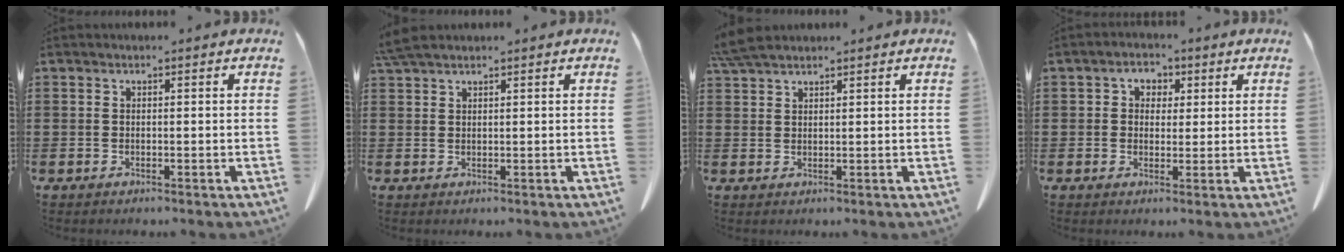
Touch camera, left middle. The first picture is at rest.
{"total": 2.8, "force": [2.3, 0.3, 1.6], "torque": [-0.039, 0.002, 0.046]}
{"total": 3.9, "force": [3.3, 0.6, 1.9], "torque": [-0.048, -0.001, 0.065]}
{"total": 2.8, "force": [0.8, 2.4, 1.0], "torque": [-0.025, 0.008, 0.010]}